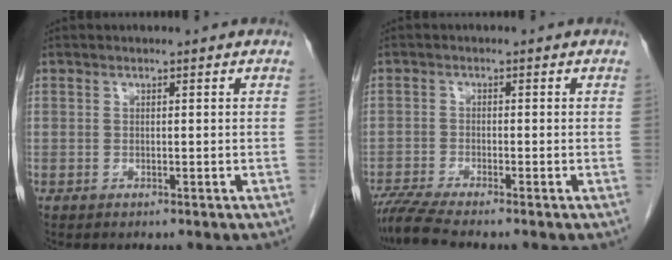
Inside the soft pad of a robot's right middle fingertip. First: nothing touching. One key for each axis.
{"total": 5.0, "fx": -4.3, "fy": -0.6, "fz": 2.4, "tx": -0.046, "ty": -0.019, "tz": -0.082}